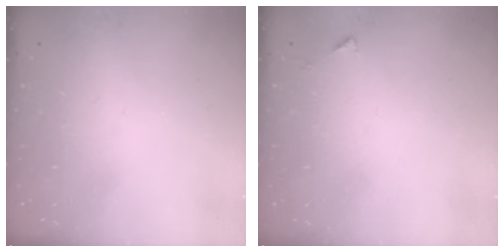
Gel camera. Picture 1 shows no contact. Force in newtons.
{"total": 3.5, "press": 3.5, "slide": 0.3}